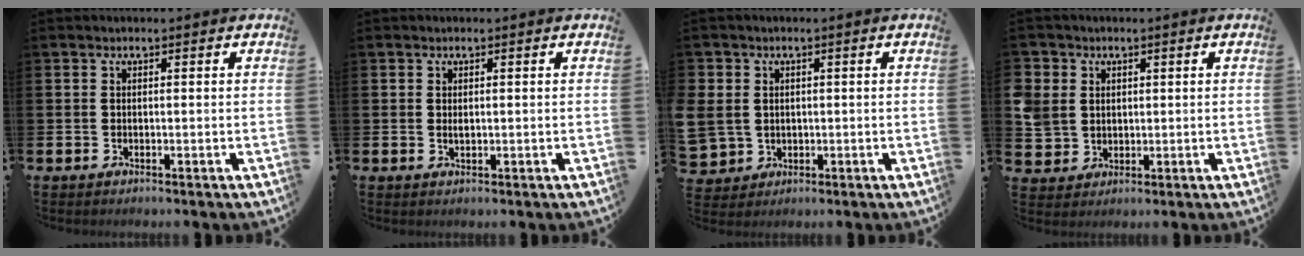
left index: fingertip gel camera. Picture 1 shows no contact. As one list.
[{"total": 0.7, "force": [0.2, 0.4, 0.6], "torque": [-0.012, 0.002, 0.003]}, {"total": 4.5, "force": [1.4, 4.2, 0.9], "torque": [-0.030, 0.006, 0.025]}, {"total": 4.9, "force": [2.3, 4.3, 0.7], "torque": [-0.031, 0.005, 0.043]}]